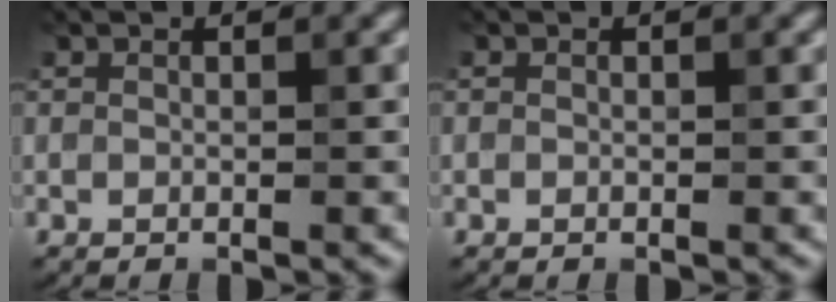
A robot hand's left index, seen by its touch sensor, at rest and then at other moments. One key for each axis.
{"total": 0.0}